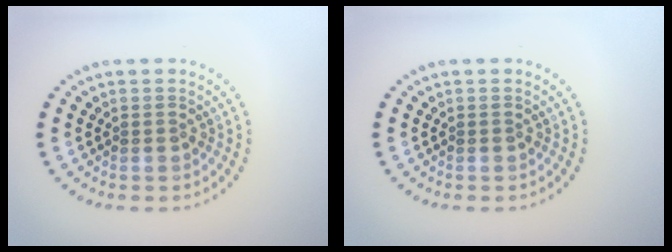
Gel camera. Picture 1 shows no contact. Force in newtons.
{"total": 0.0}